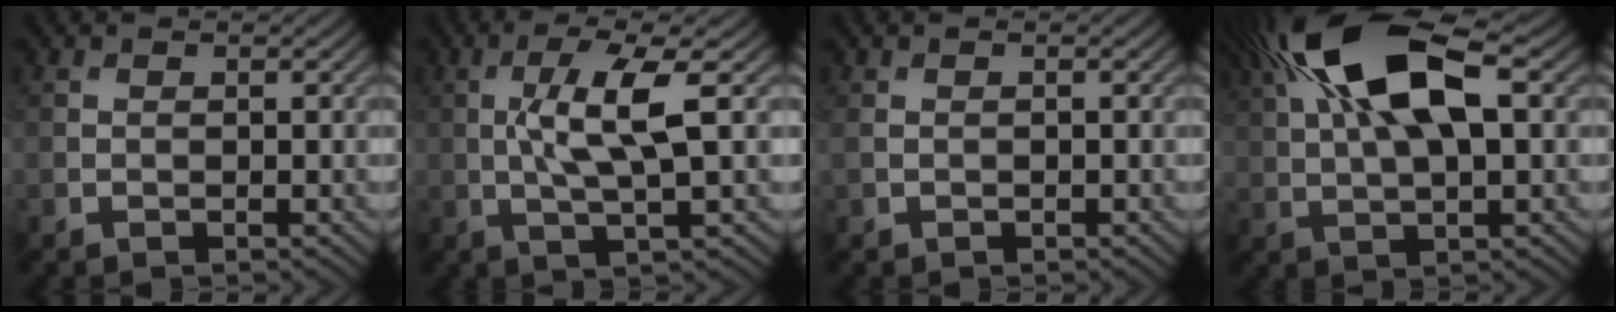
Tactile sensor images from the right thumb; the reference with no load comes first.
{"total": 6.8, "force": [0.7, 1.3, 6.6], "torque": [-0.129, 0.008, 0.012]}
{"total": 1.2, "force": [-0.1, 0.8, 0.9], "torque": [-0.028, -0.001, -0.001]}
{"total": 15.2, "force": [5.3, 6.1, 12.9], "torque": [-0.255, 0.027, 0.079]}